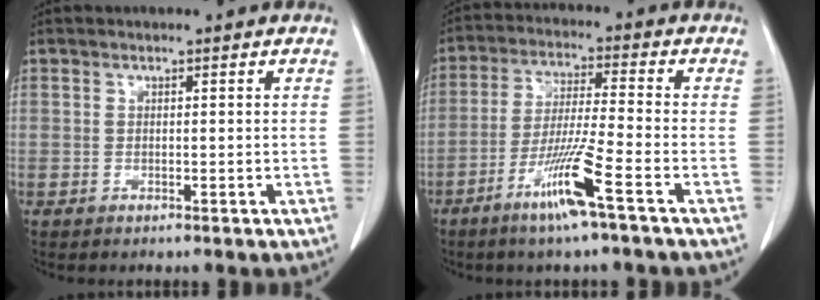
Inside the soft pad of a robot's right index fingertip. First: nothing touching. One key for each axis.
{"total": 9.6, "fx": -5.1, "fy": -0.8, "fz": 8.0, "tx": -0.154, "ty": -0.018, "tz": -0.102}